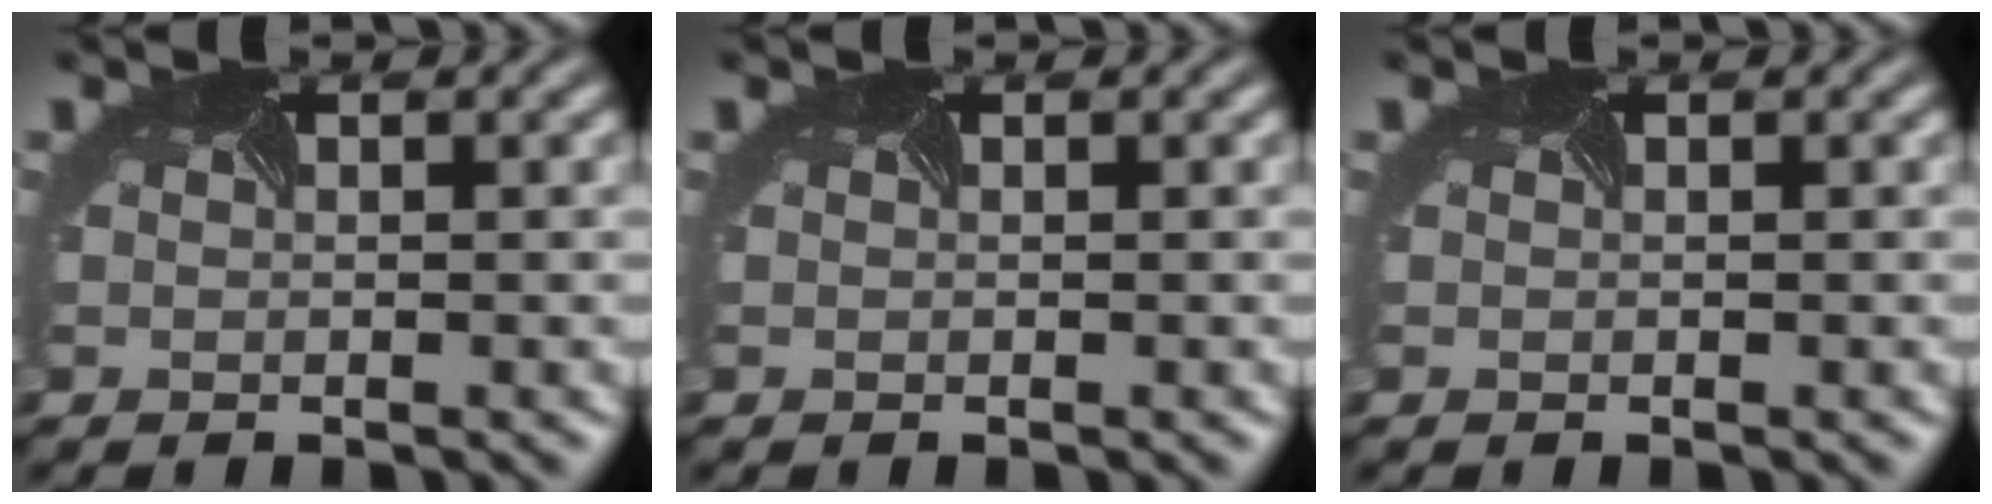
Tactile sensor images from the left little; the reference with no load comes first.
{"total": 0.0}
{"total": 0.0}